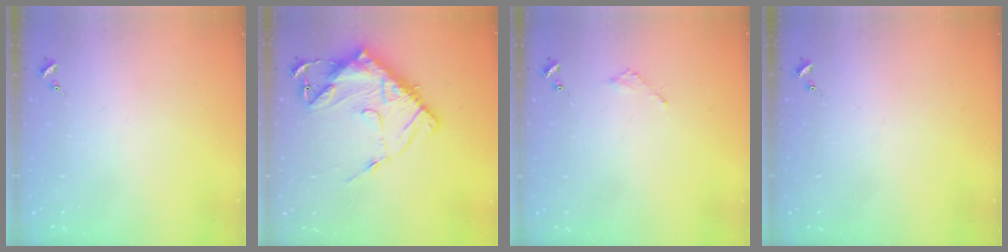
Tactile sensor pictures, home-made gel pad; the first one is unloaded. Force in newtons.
{"total": 16.9, "press": 16.8, "slide": 1.8}
{"total": 2.1, "press": 2.1, "slide": 0.2}
{"total": 0.0}